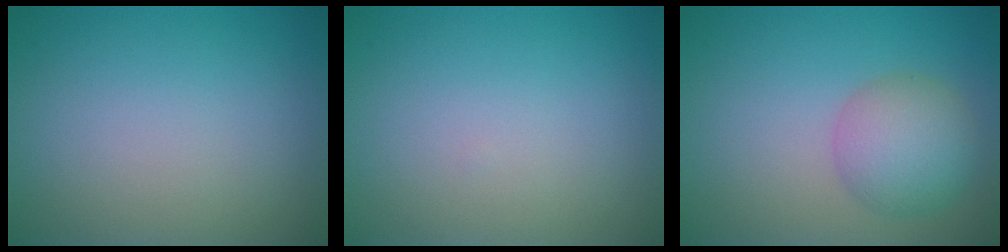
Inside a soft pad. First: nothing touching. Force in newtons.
{"total": 0.0}
{"total": 4.4, "press": 4.4, "slide": 0.2}